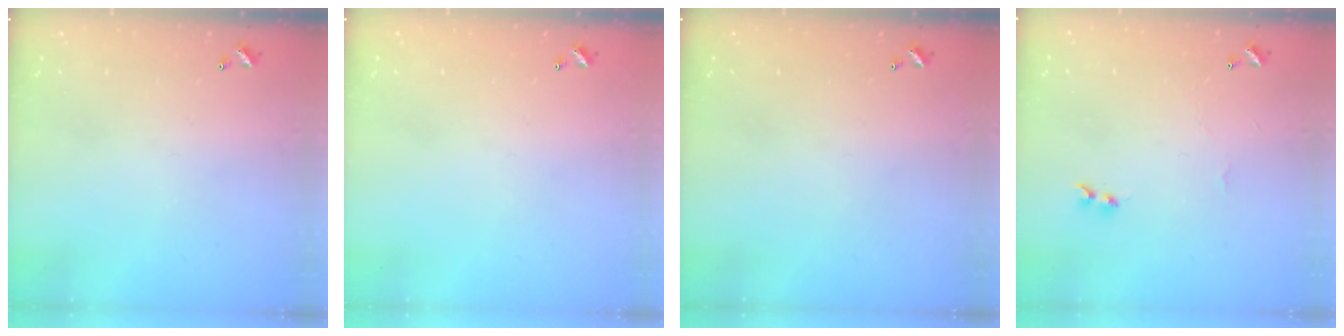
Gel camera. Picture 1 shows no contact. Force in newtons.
{"total": 0.0}
{"total": 0.0}
{"total": 2.0, "press": 1.9, "slide": 0.6}